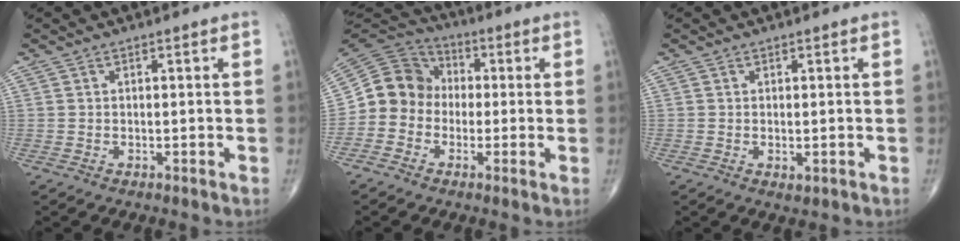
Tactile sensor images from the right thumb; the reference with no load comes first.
{"total": 10.4, "force": [-1.4, 9.5, 4.1], "torque": [-0.056, 0.049, -0.039]}
{"total": 1.4, "force": [-0.3, 0.7, 1.2], "torque": [-0.022, -0.005, -0.001]}